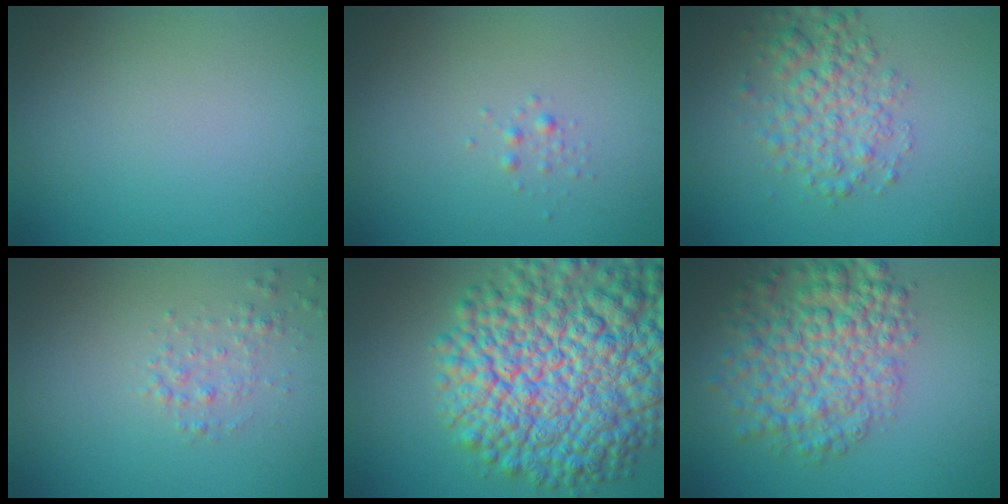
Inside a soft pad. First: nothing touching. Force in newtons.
{"total": 0.7, "press": 0.7, "slide": 0.0}
{"total": 3.9, "press": 3.9, "slide": 0.1}
{"total": 1.4, "press": 1.4, "slide": 0.1}
{"total": 15.2, "press": 15.2, "slide": 0.5}
{"total": 7.0, "press": 7.0, "slide": 0.2}